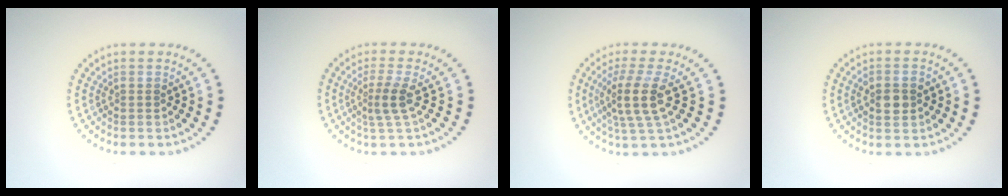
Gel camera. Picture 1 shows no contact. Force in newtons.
{"total": 2.3, "press": 1.7, "slide": 1.6}
{"total": 3.7, "press": 2.9, "slide": 2.3}
{"total": 2.5, "press": 2.5, "slide": 0.2}